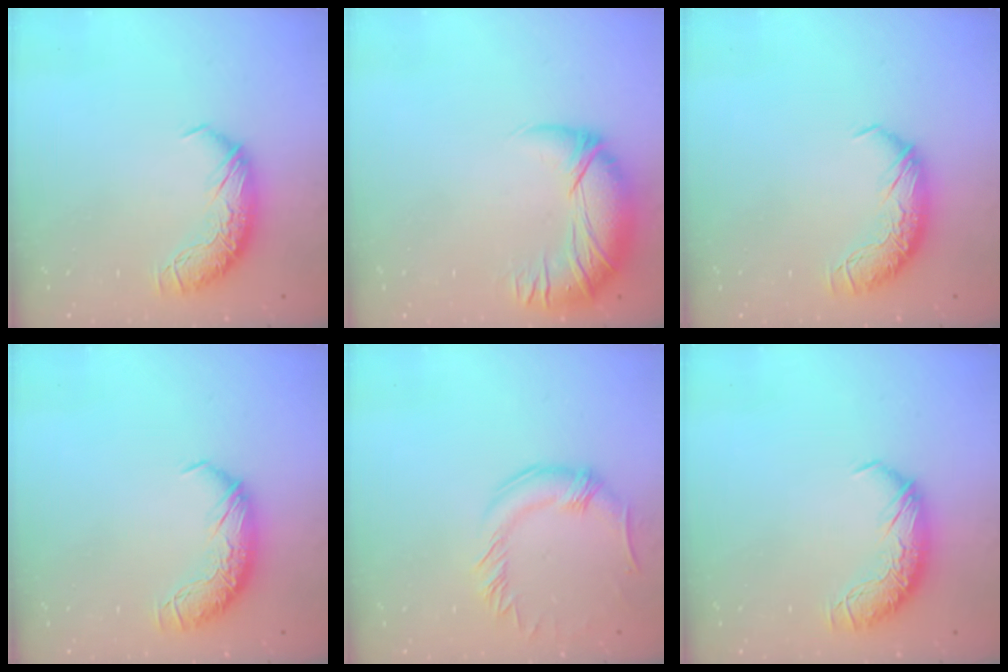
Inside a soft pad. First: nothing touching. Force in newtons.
{"total": 2.9, "press": 0.1, "slide": 2.9}
{"total": 0.0}
{"total": 0.0}
{"total": 0.0}
{"total": 0.0}